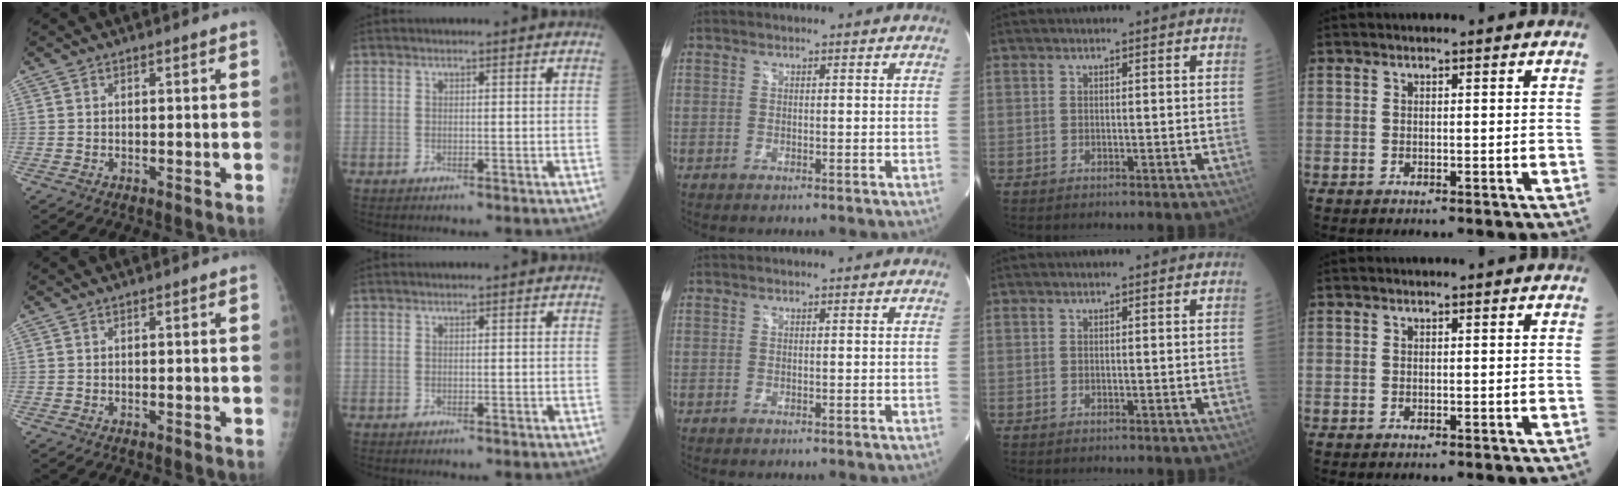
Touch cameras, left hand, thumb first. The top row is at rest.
{}